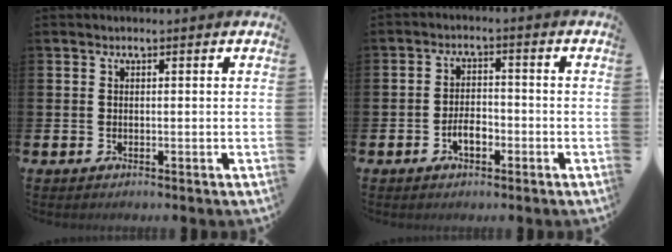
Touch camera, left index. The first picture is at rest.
{"total": 3.3, "force": [-1.5, 1.7, 2.4], "torque": [-0.033, 0.002, -0.031]}